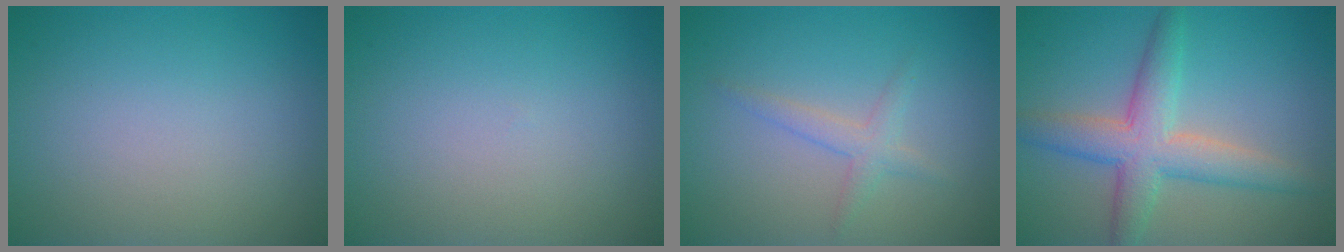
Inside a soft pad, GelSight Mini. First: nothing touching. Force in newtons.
{"total": 0.0}
{"total": 1.8, "press": 1.8, "slide": 0.0}
{"total": 5.5, "press": 5.5, "slide": 0.4}